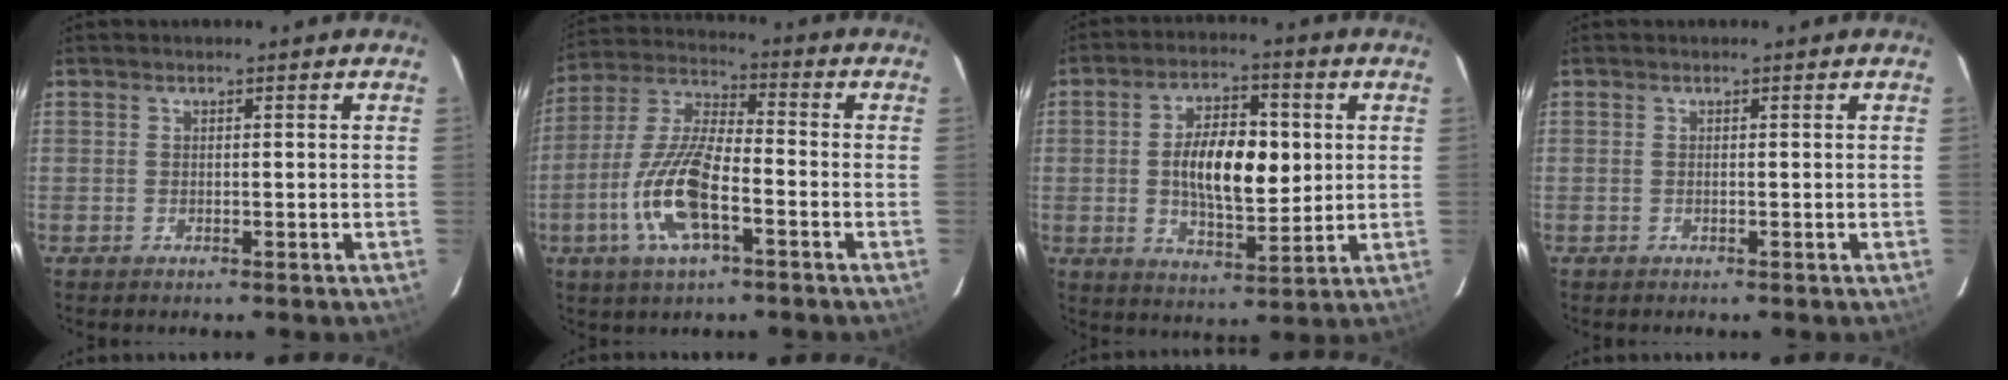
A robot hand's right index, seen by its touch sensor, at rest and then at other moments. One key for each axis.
{"total": 14.3, "fx": -5.4, "fy": 5.0, "fz": 12.2, "tx": -0.262, "ty": -0.006, "tz": -0.107}
{"total": 12.7, "fx": 1.0, "fy": 6.0, "fz": 11.1, "tx": -0.194, "ty": 0.012, "tz": 0.022}
{"total": 0.0}